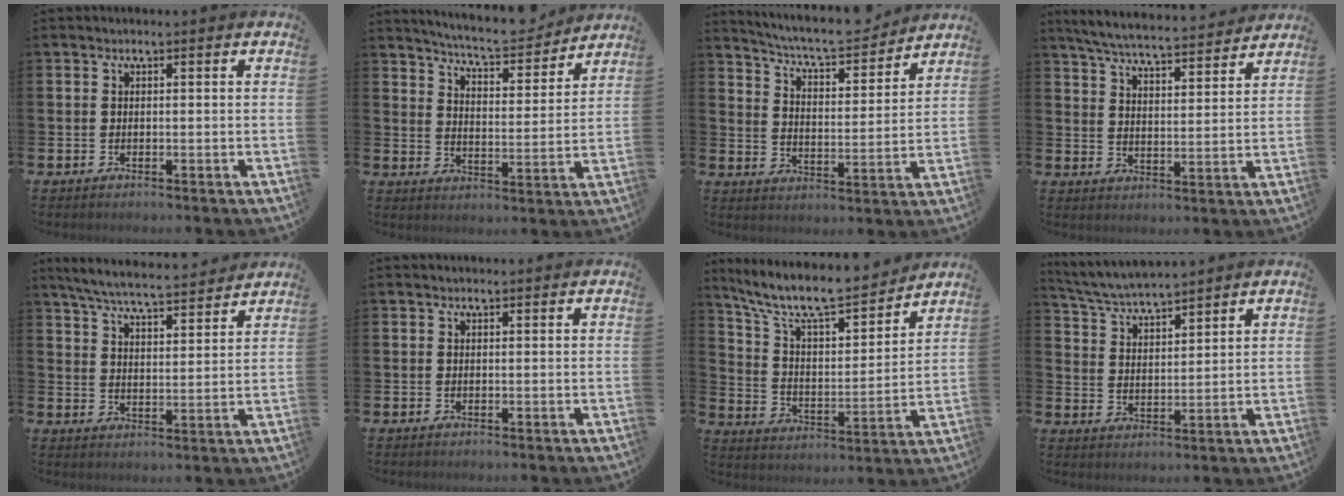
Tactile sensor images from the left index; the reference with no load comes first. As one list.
[{"total": 6.9, "force": [6.7, 0.6, 1.5], "torque": [-0.052, -0.045, 0.117]}, {"total": 7.2, "force": [6.9, 1.0, 1.9], "torque": [-0.064, -0.050, 0.117]}, {"total": 6.1, "force": [5.9, 0.4, 1.4], "torque": [-0.056, -0.040, 0.103]}, {"total": 6.5, "force": [6.3, 0.4, 1.9], "torque": [-0.064, -0.038, 0.109]}, {"total": 0.6, "force": [0.6, 0.1, 0.1], "torque": [0.005, -0.002, 0.009]}, {"total": 10.1, "force": [9.0, 2.3, 4.1], "torque": [-0.116, -0.060, 0.152]}, {"total": 5.1, "force": [5.1, 0.1, 0.6], "torque": [-0.038, -0.030, 0.091]}]